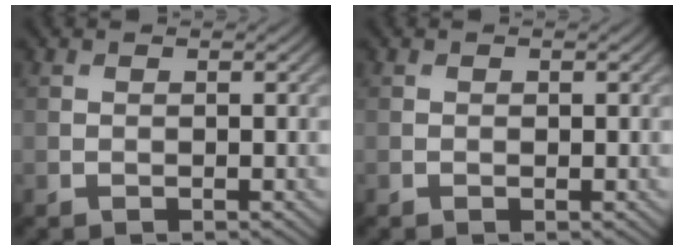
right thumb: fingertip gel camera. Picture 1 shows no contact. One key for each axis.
{"total": 0.0}